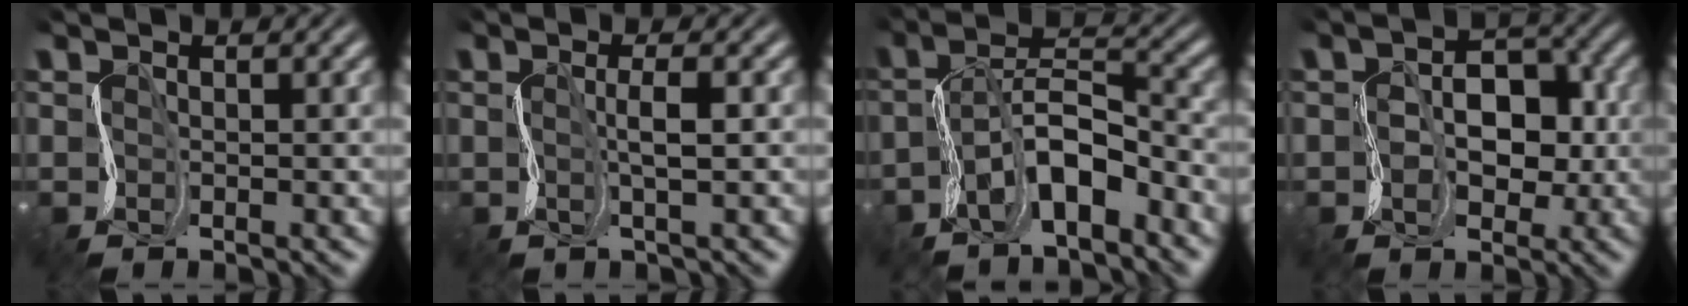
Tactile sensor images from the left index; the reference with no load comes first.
{"total": 0.7, "force": [0.4, -0.6, 0.2], "torque": [-0.022, 0.007, 0.006]}
{"total": 4.3, "force": [-3.2, 1.1, 2.6], "torque": [-0.068, 0.019, -0.063]}
{"total": 3.2, "force": [0.2, 2.4, 2.0], "torque": [-0.039, 0.015, -0.001]}